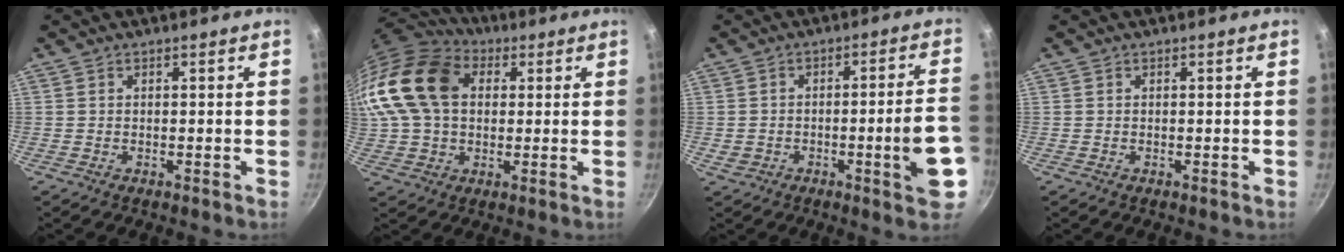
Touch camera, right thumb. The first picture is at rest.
{"total": 20.0, "force": [4.0, 14.2, 13.5], "torque": [-0.262, 0.028, 0.059]}
{"total": 10.3, "force": [-3.1, 2.5, 9.5], "torque": [-0.120, 0.027, -0.035]}
{"total": 0.0}